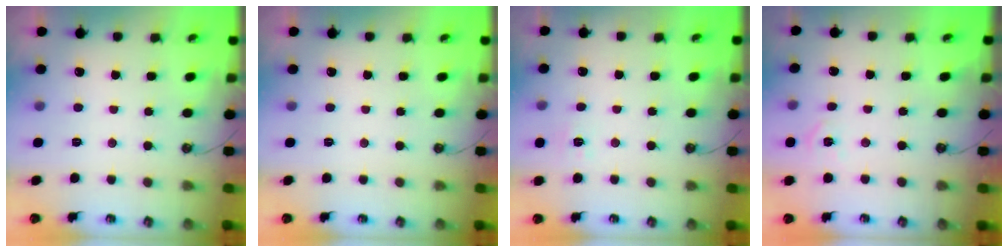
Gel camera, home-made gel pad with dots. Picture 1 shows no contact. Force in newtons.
{"total": 0.0}
{"total": 6.4, "press": 6.3, "slide": 0.8}
{"total": 4.1, "press": 4.1, "slide": 0.3}